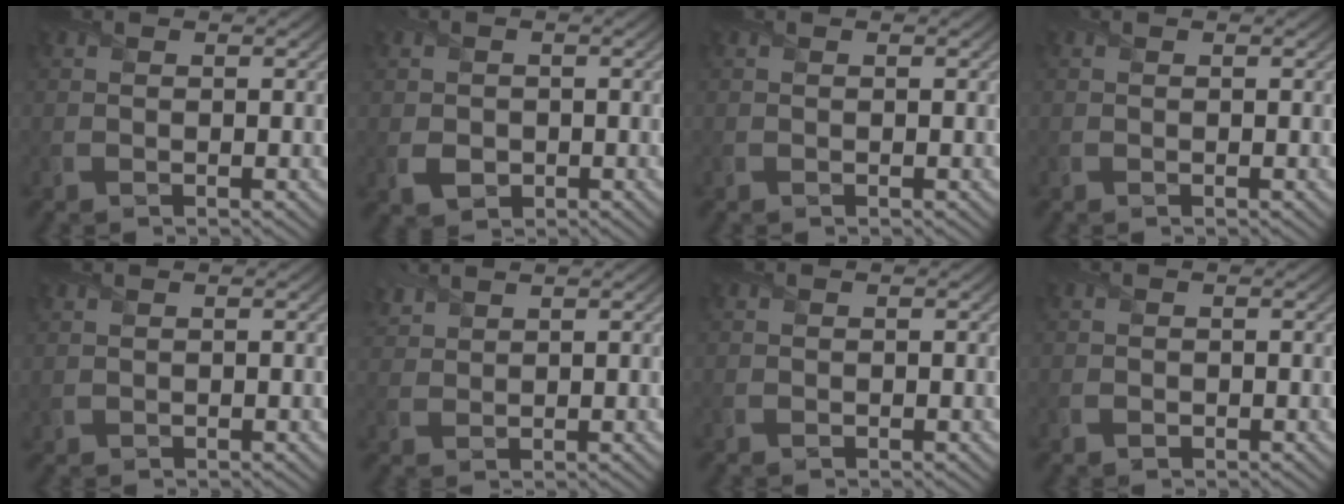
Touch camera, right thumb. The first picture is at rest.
{"total": 2.5, "force": [-0.5, 2.2, 1.1], "torque": [-0.025, -0.009, -0.009]}
{"total": 0.0}
{"total": 0.0}
{"total": 0.7, "force": [0.5, 0.3, 0.3], "torque": [-0.014, 0.001, 0.016]}
{"total": 2.9, "force": [2.6, 0.9, 1.0], "torque": [-0.030, 0.012, 0.060]}
{"total": 0.0}
{"total": 0.9, "force": [-0.4, 0.7, 0.4], "torque": [-0.005, -0.008, -0.008]}